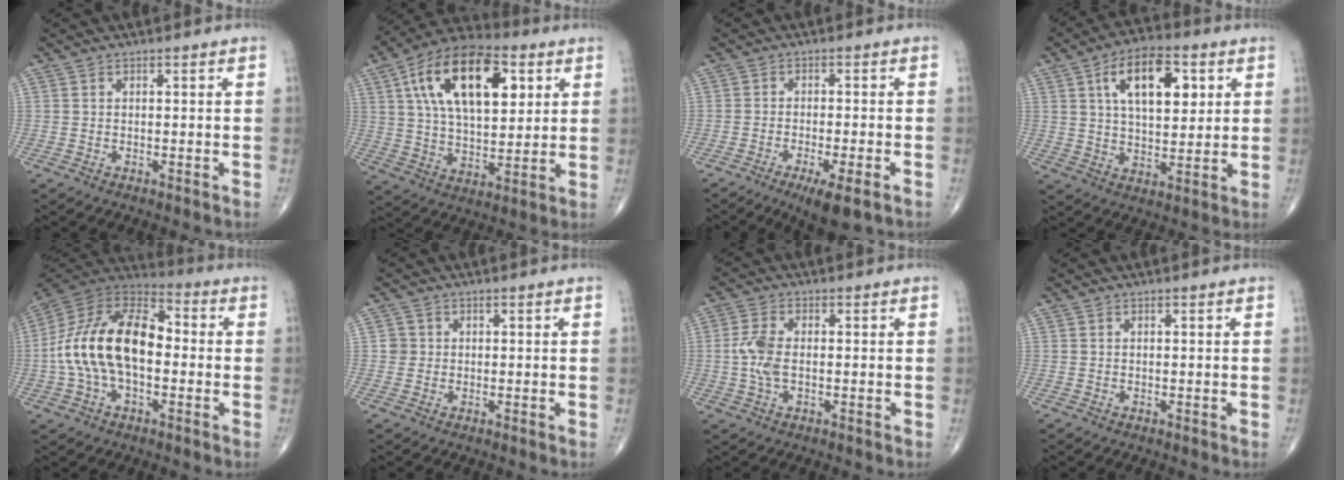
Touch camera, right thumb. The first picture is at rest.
{"total": 21.7, "force": [7.5, 11.1, 17.0], "torque": [-0.270, -0.007, 0.122]}
{"total": 7.2, "force": [-4.1, 1.4, 5.7], "torque": [-0.092, -0.006, -0.064]}
{"total": 14.5, "force": [5.1, 7.4, 11.4], "torque": [-0.161, -0.008, 0.082]}
{"total": 19.8, "force": [-1.1, 11.4, 16.2], "torque": [-0.301, 0.042, -0.026]}
{"total": 1.7, "force": [0.1, 1.7, 0.1], "torque": [0.009, 0.005, -0.001]}
{"total": 5.3, "force": [-0.3, 2.7, 4.6], "torque": [-0.111, 0.006, -0.010]}
{"total": 0.0}